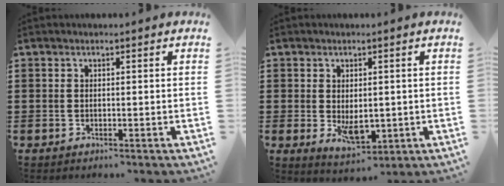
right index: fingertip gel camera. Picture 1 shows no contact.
{"total": 4.6, "force": [-0.5, 2.5, 3.8], "torque": [-0.060, -0.009, -0.010]}